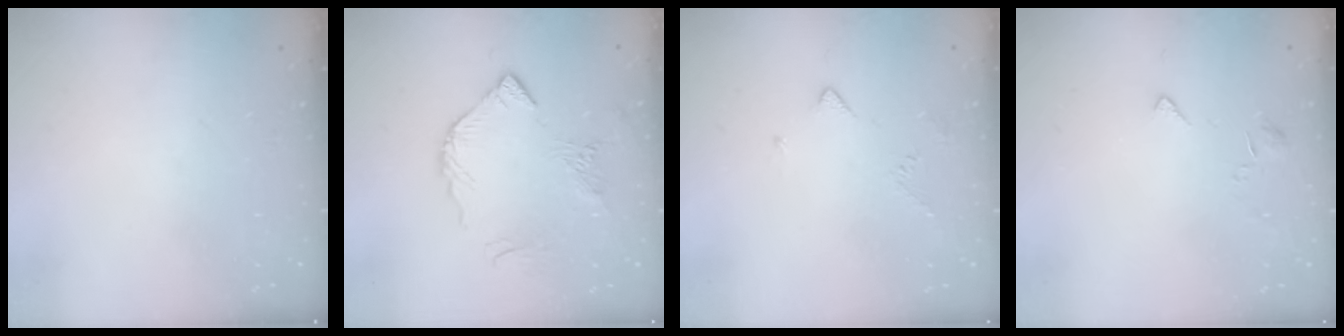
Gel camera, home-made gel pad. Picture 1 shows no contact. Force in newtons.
{"total": 9.8, "press": 9.8, "slide": 1.2}
{"total": 3.7, "press": 3.6, "slide": 0.7}
{"total": 2.7, "press": 2.6, "slide": 0.5}